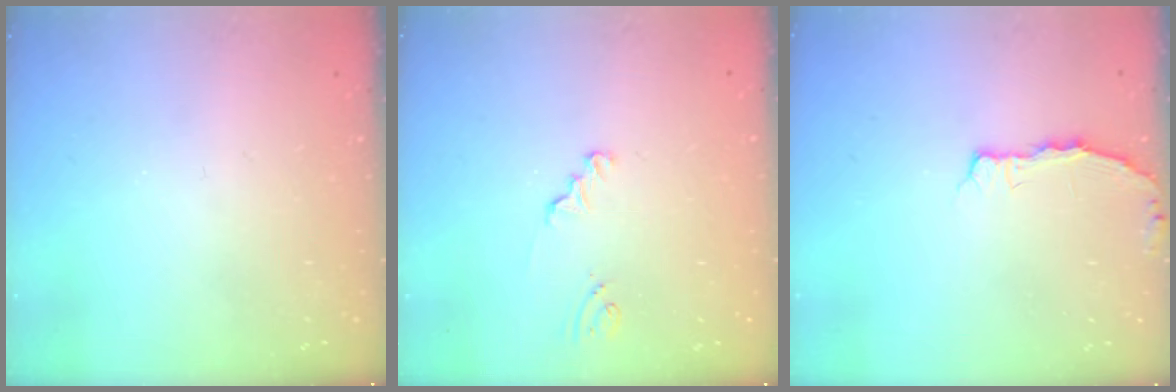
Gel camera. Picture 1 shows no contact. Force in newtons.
{"total": 1.4, "press": 1.4, "slide": 0.1}
{"total": 2.9, "press": 2.9, "slide": 0.5}